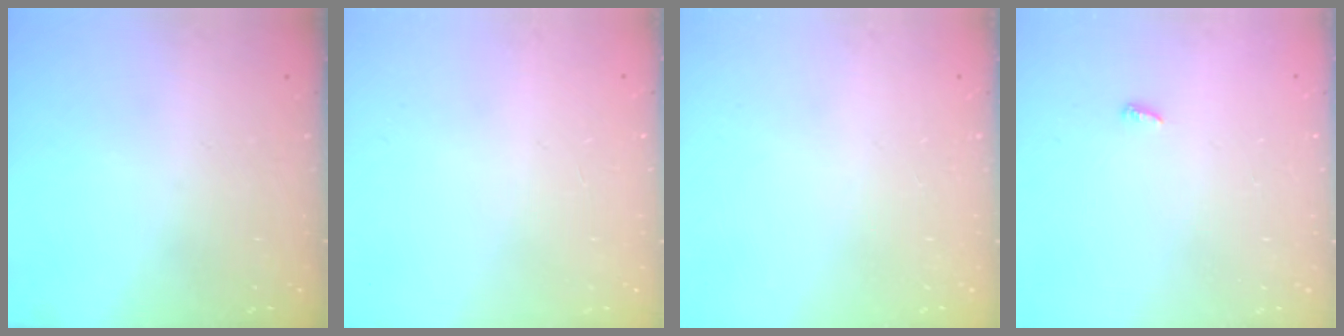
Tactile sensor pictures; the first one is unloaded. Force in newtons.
{"total": 0.9, "press": 0.9, "slide": 0.1}
{"total": 0.0}
{"total": 4.3, "press": 4.3, "slide": 0.4}